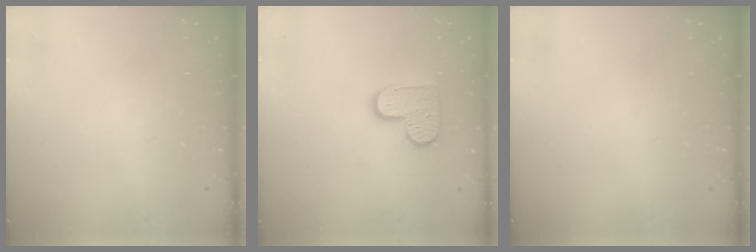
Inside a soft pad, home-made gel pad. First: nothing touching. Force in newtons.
{"total": 10.1, "press": 10.1, "slide": 0.3}
{"total": 0.0}